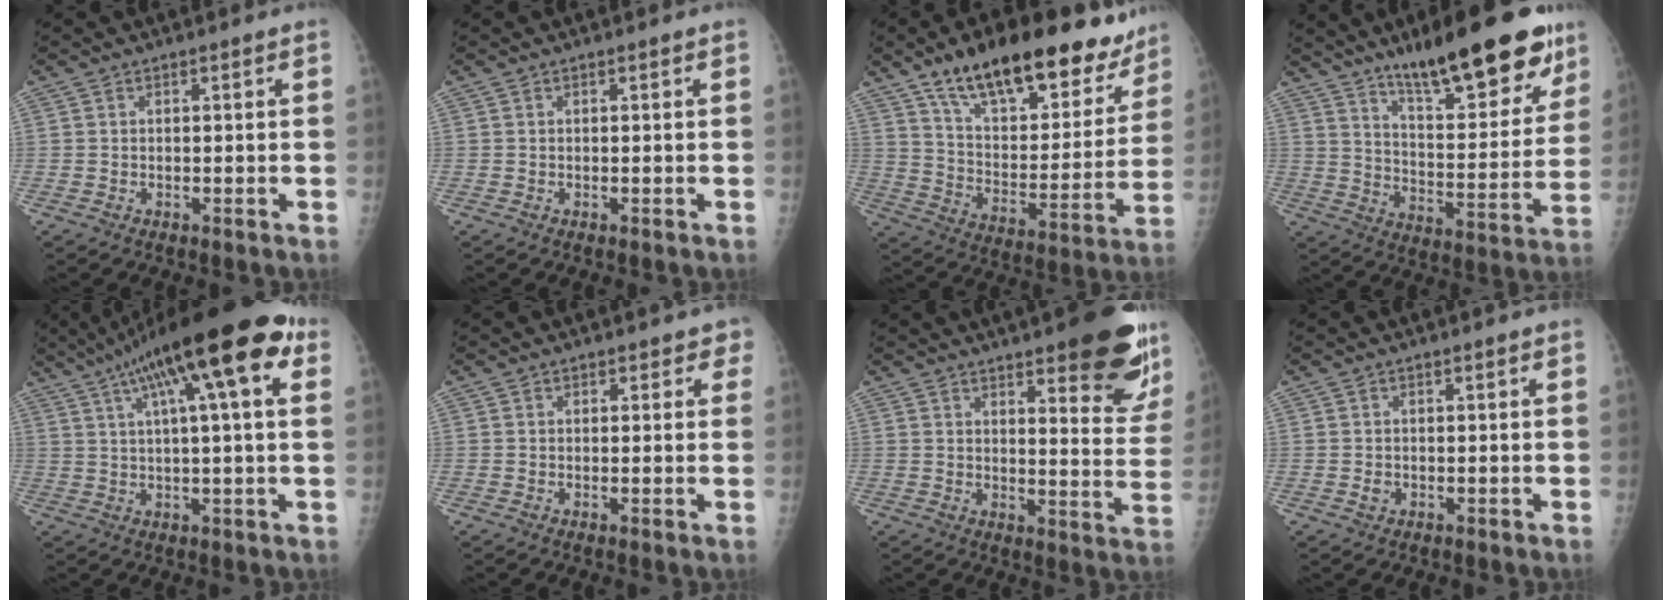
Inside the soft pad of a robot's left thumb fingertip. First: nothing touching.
{"total": 0.0}
{"total": 26.9, "force": [18.8, 10.9, 15.8], "torque": [-0.195, -0.060, 0.294]}
{"total": 23.8, "force": [16.0, 6.6, 16.3], "torque": [-0.198, -0.067, 0.245]}
{"total": 20.4, "force": [9.0, 4.7, 17.7], "torque": [-0.283, 0.025, 0.134]}
{"total": 2.2, "force": [1.3, 1.7, 0.7], "torque": [0.026, -0.002, 0.006]}
{"total": 18.6, "force": [11.8, 5.5, 13.2], "torque": [-0.130, -0.067, 0.142]}
{"total": 1.2, "force": [-0.2, 1.0, 0.5], "torque": [-0.005, 0.002, -0.002]}